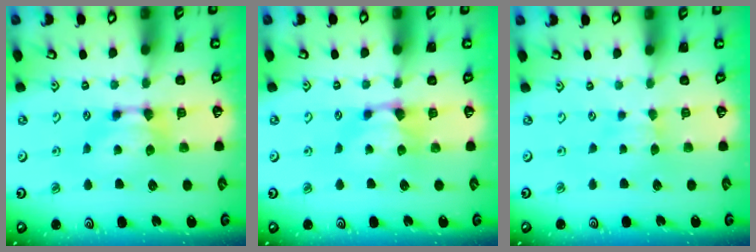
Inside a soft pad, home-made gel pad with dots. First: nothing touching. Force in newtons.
{"total": 0.8, "press": 0.3, "slide": 0.7}
{"total": 2.4, "press": 2.3, "slide": 0.6}